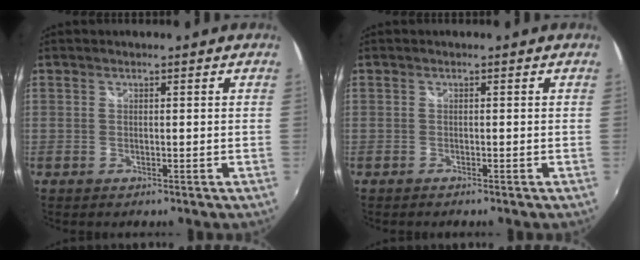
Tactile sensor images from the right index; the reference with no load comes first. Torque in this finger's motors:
{"motor_torque": [0.16, -0.06, 0.05, 0.01]}